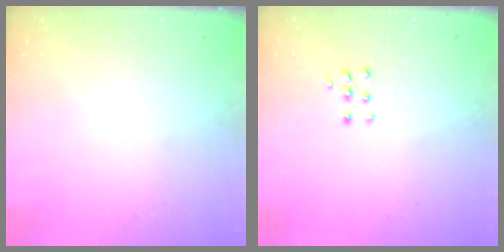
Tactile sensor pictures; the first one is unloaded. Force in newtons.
{"total": 4.6, "press": 4.5, "slide": 0.5}